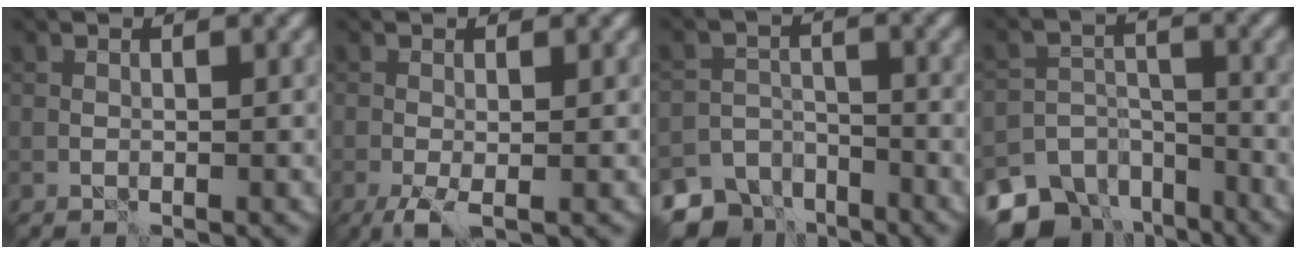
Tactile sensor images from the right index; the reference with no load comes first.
{"total": 2.2, "force": [-1.0, 0.4, 2.0], "torque": [-0.047, -0.003, -0.022]}
{"total": 7.7, "force": [-6.1, 4.2, 1.8], "torque": [-0.009, -0.010, -0.097]}
{"total": 10.7, "force": [-8.4, 6.1, 2.8], "torque": [-0.038, -0.011, -0.129]}